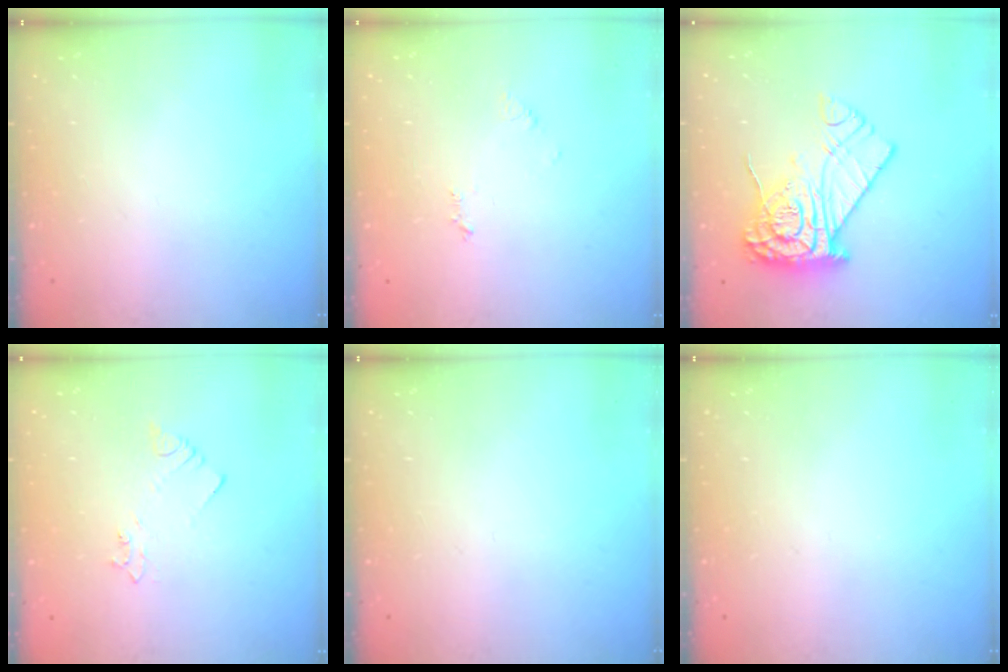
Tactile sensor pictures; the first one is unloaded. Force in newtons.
{"total": 4.1, "press": 4.0, "slide": 0.4}
{"total": 16.5, "press": 16.4, "slide": 1.8}
{"total": 2.5, "press": 2.5, "slide": 0.3}
{"total": 0.0}
{"total": 0.0}